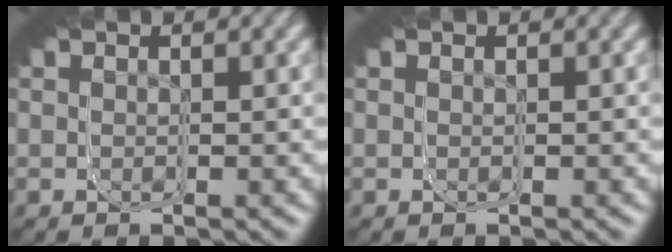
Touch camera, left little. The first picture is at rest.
{"total": 0.0}